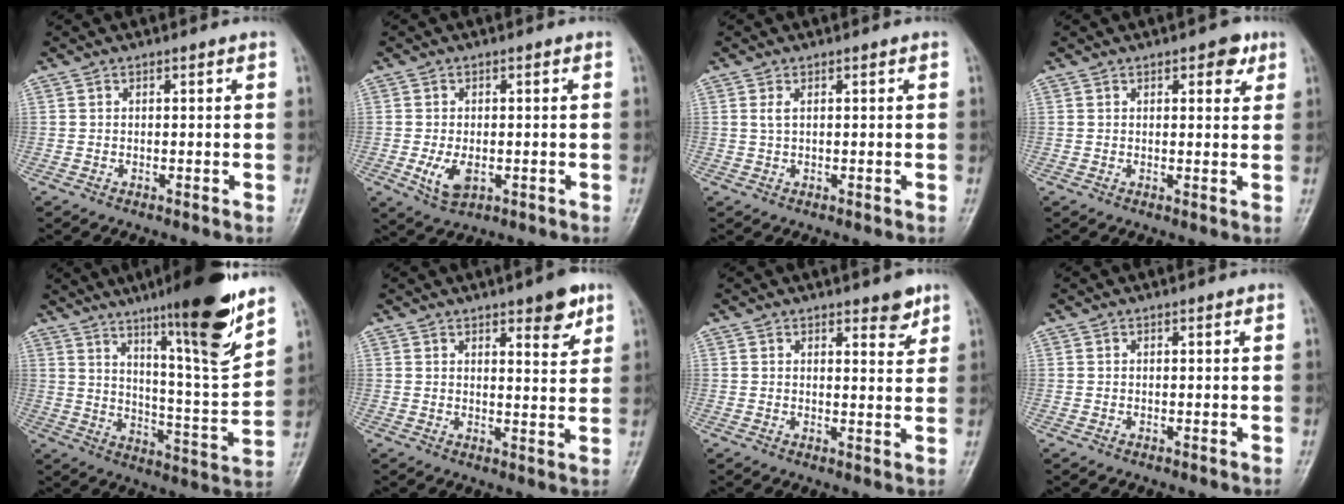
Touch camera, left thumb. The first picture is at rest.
{"total": 4.8, "force": [-1.1, 2.8, 3.7], "torque": [-0.072, -0.008, -0.014]}
{"total": 1.1, "force": [0.3, 0.3, 0.9], "torque": [-0.023, 0.008, 0.011]}
{"total": 3.8, "force": [2.1, 1.8, 2.6], "torque": [-0.017, -0.006, 0.021]}
{"total": 18.7, "force": [12.3, 1.6, 14.1], "torque": [-0.192, -0.073, 0.194]}
{"total": 6.6, "force": [4.0, 2.1, 4.9], "torque": [-0.051, -0.023, 0.049]}
{"total": 3.9, "force": [2.7, 1.4, 2.4], "torque": [-0.015, -0.018, 0.034]}
{"total": 0.0}